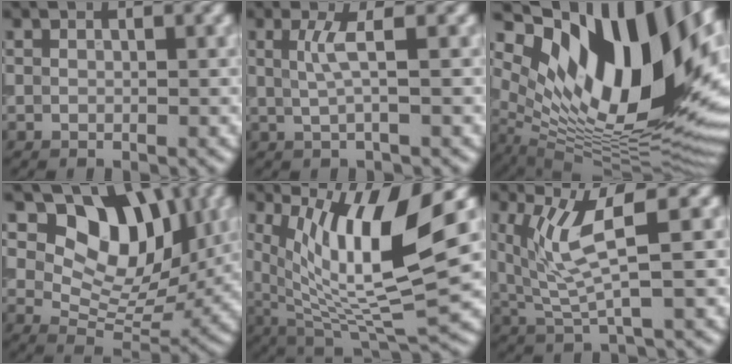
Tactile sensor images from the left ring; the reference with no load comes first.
{"total": 2.3, "force": [0.4, 0.5, 2.2], "torque": [-0.042, -0.002, 0.005]}
{"total": 18.0, "force": [6.8, 8.5, 14.4], "torque": [-0.230, 0.003, 0.115]}
{"total": 8.9, "force": [3.4, 5.8, 5.8], "torque": [-0.074, -0.013, 0.051]}
{"total": 11.8, "force": [4.0, 3.3, 10.6], "torque": [-0.187, -0.006, 0.081]}
{"total": 5.4, "force": [1.8, 1.1, 5.0], "torque": [-0.118, -0.008, 0.043]}